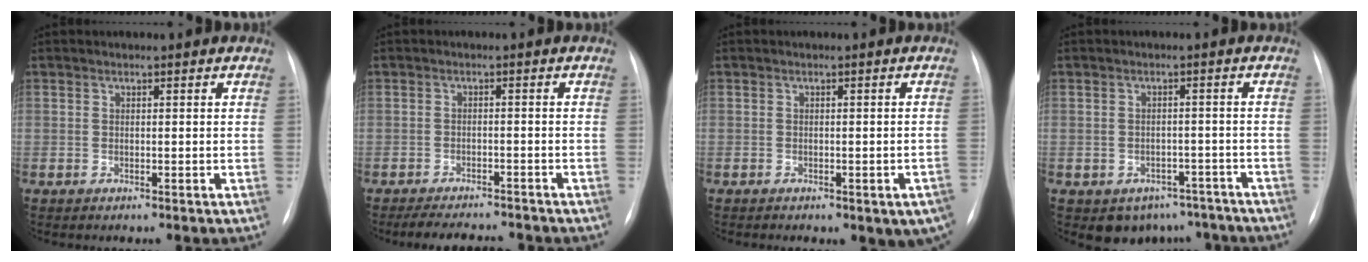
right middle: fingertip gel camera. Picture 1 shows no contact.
{"total": 8.2, "force": [-7.7, 1.5, 2.6], "torque": [-0.043, -0.006, -0.103]}
{"total": 6.6, "force": [-4.0, 2.4, 4.7], "torque": [-0.041, 0.006, -0.049]}
{"total": 7.1, "force": [-5.4, 4.4, 1.0], "torque": [0.002, 0.015, -0.063]}